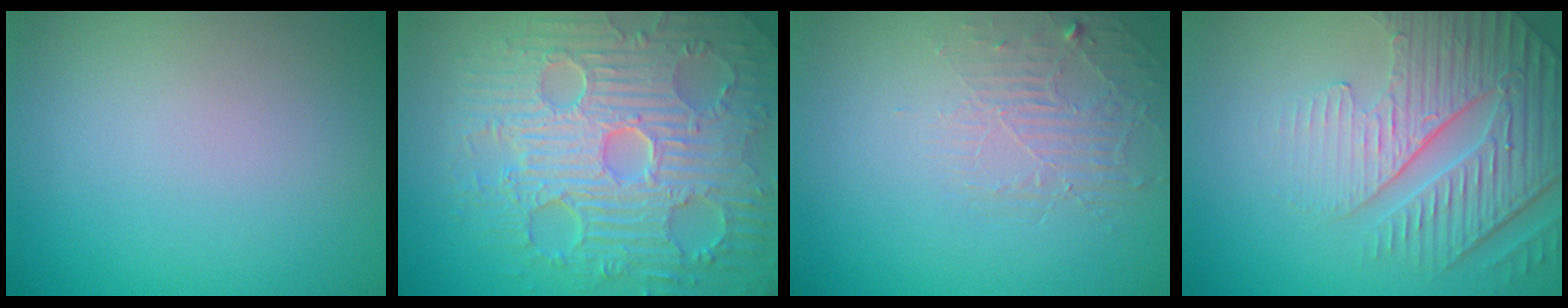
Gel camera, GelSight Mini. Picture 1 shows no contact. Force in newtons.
{"total": 10.7, "press": 7.2, "slide": 7.9}
{"total": 1.8, "press": 0.8, "slide": 1.6}
{"total": 4.8, "press": 4.6, "slide": 1.6}